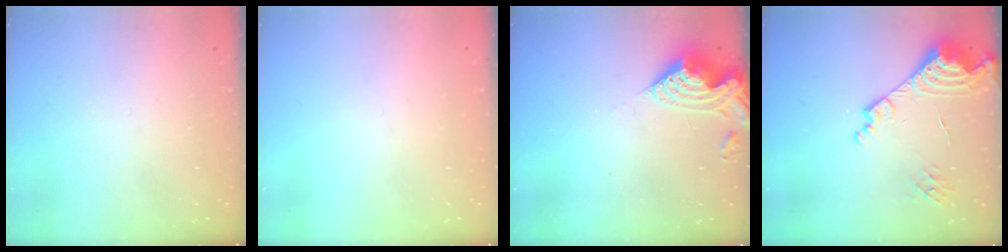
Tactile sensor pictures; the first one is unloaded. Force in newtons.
{"total": 0.0}
{"total": 10.1, "press": 10.0, "slide": 0.9}
{"total": 16.4, "press": 16.3, "slide": 2.0}